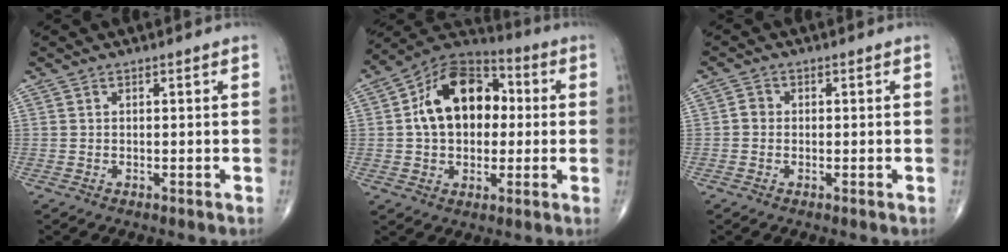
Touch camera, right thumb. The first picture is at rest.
{"total": 17.3, "force": [1.8, 11.9, 12.5], "torque": [-0.166, 0.028, 0.021]}
{"total": 1.7, "force": [-0.2, 1.5, 0.8], "torque": [-0.004, 0.005, -0.008]}